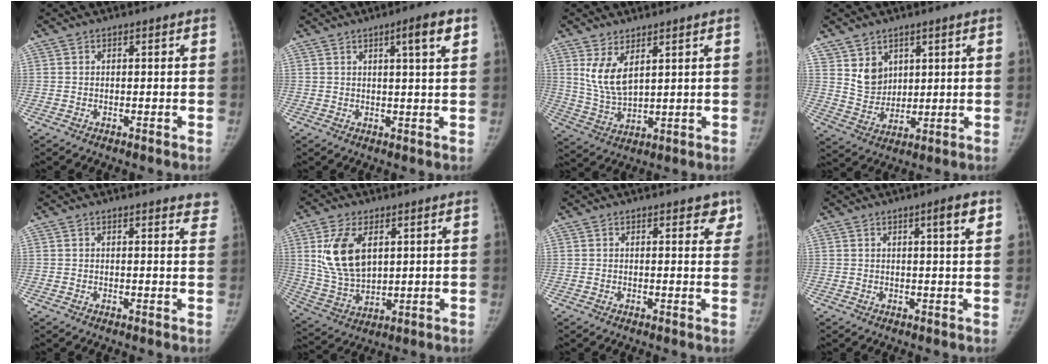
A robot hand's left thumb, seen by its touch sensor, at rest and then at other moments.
{"total": 5.1, "force": [2.4, 0.2, 4.5], "torque": [-0.059, -0.005, 0.034]}
{"total": 7.3, "force": [3.4, 3.3, 5.6], "torque": [-0.097, -0.022, 0.081]}
{"total": 6.8, "force": [3.3, 5.4, 2.5], "torque": [-0.014, -0.026, 0.073]}
{"total": 5.5, "force": [4.9, 1.1, 2.3], "torque": [0.000, -0.018, 0.037]}
{"total": 13.0, "force": [4.1, 7.5, 9.8], "torque": [-0.177, -0.015, 0.091]}
{"total": 4.1, "force": [2.7, 1.7, 2.5], "torque": [0.003, -0.010, 0.029]}
{"total": 4.0, "force": [2.0, 0.3, 3.4], "torque": [-0.040, -0.009, 0.028]}